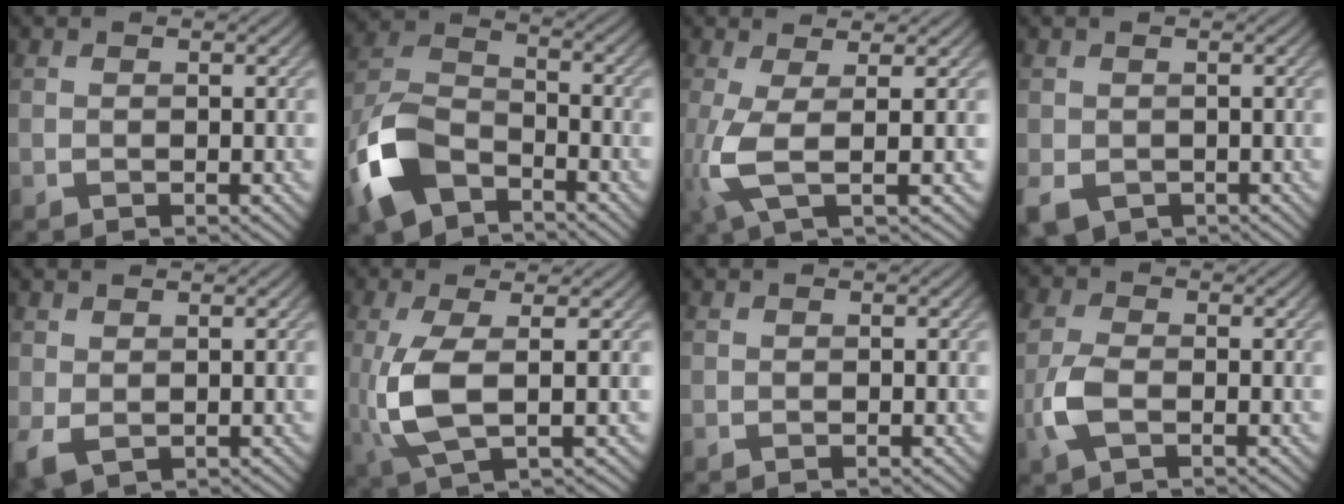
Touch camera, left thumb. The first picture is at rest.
{"total": 11.0, "force": [-6.2, 5.9, 6.8], "torque": [-0.163, -0.005, -0.142]}
{"total": 4.9, "force": [0.2, 1.1, 4.7], "torque": [-0.111, 0.000, -0.002]}
{"total": 3.7, "force": [-1.7, 2.8, 1.8], "torque": [-0.041, -0.014, -0.031]}
{"total": 2.9, "force": [-0.2, 1.8, 2.2], "torque": [-0.062, -0.006, -0.004]}
{"total": 6.6, "force": [0.3, 1.9, 6.3], "torque": [-0.148, 0.003, 0.005]}
{"total": 0.0}
{"total": 4.2, "force": [-1.2, 2.1, 3.4], "torque": [-0.091, 0.004, -0.034]}